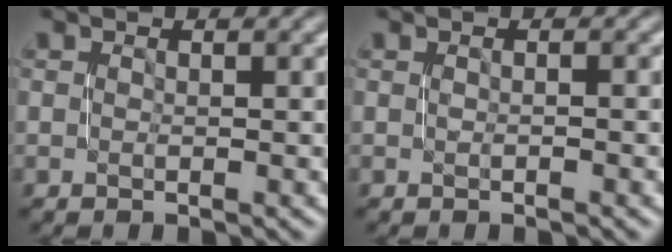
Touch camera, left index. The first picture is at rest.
{"total": 0.0}